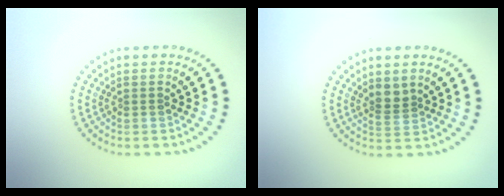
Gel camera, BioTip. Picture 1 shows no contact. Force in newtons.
{"total": 1.9, "press": 1.5, "slide": 1.1}